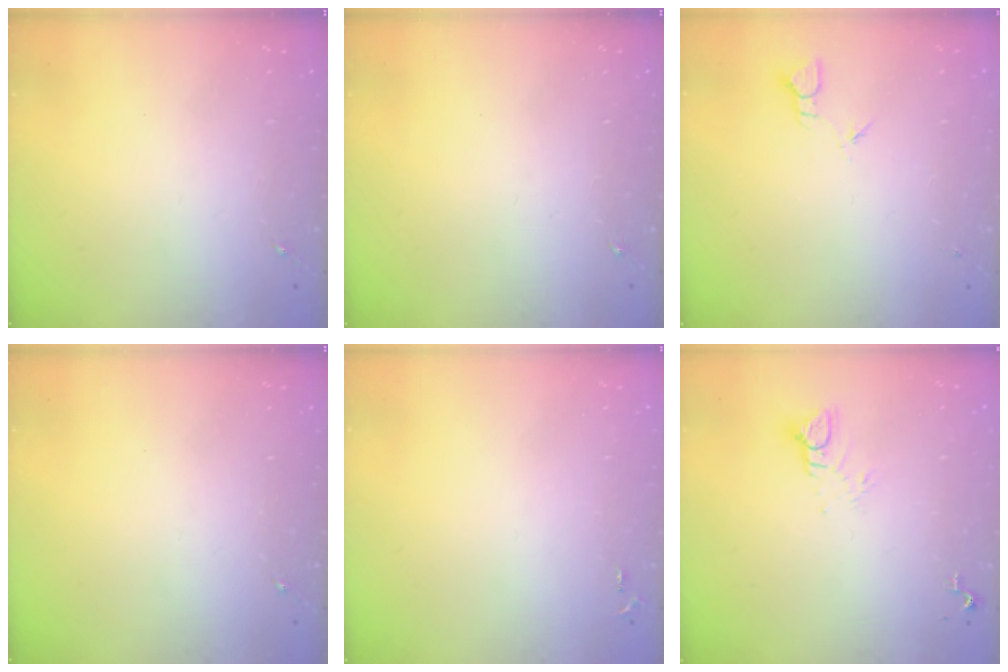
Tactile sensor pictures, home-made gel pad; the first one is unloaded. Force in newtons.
{"total": 0.0}
{"total": 2.3, "press": 2.3, "slide": 0.1}
{"total": 0.0}
{"total": 2.6, "press": 2.6, "slide": 0.3}
{"total": 5.6, "press": 5.6, "slide": 0.0}